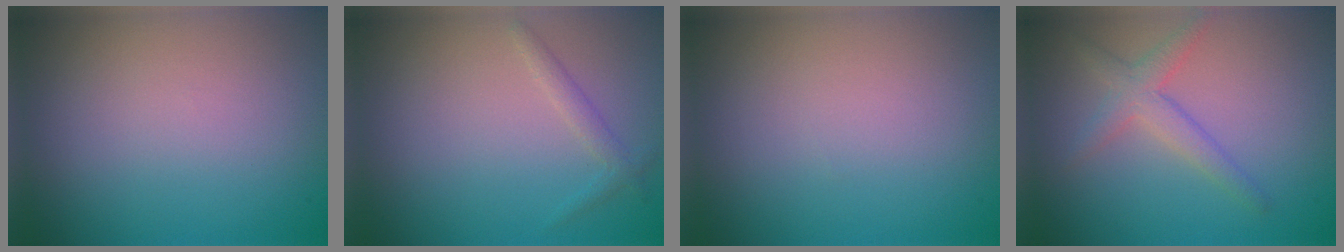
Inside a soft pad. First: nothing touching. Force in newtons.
{"total": 1.3, "press": 1.3, "slide": 0.1}
{"total": 0.0}
{"total": 2.6, "press": 2.6, "slide": 0.1}